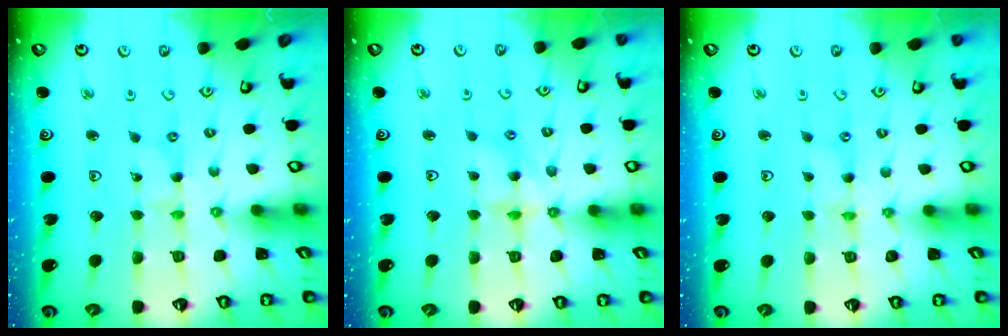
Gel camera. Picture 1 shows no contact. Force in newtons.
{"total": 7.9, "press": 7.9, "slide": 0.6}
{"total": 0.0}